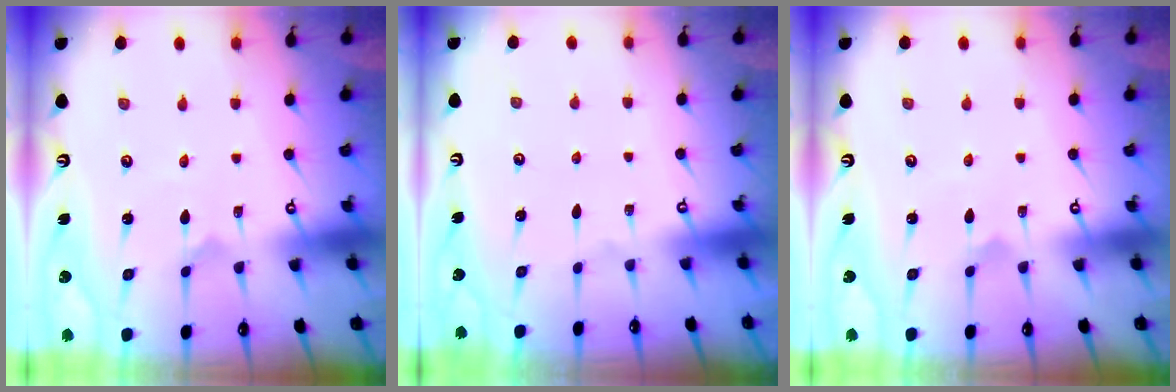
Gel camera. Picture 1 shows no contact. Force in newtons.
{"total": 0.0}
{"total": 1.8, "press": 1.8, "slide": 0.1}